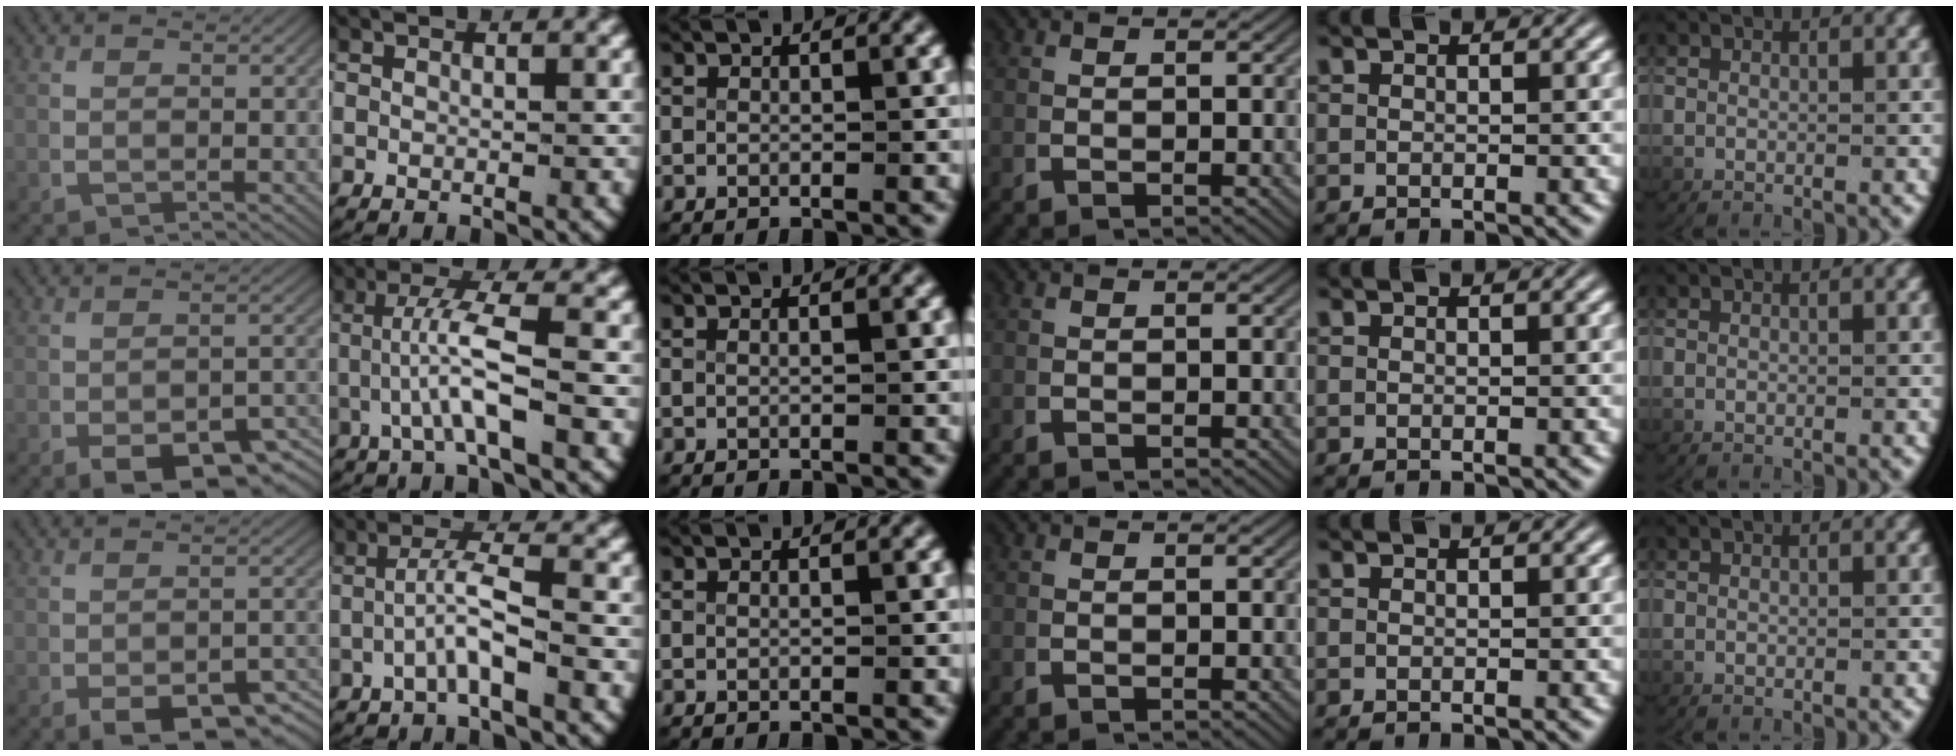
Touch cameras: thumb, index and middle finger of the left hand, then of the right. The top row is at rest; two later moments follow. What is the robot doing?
{"motion": "lift_and_place", "object": "keyboard"}